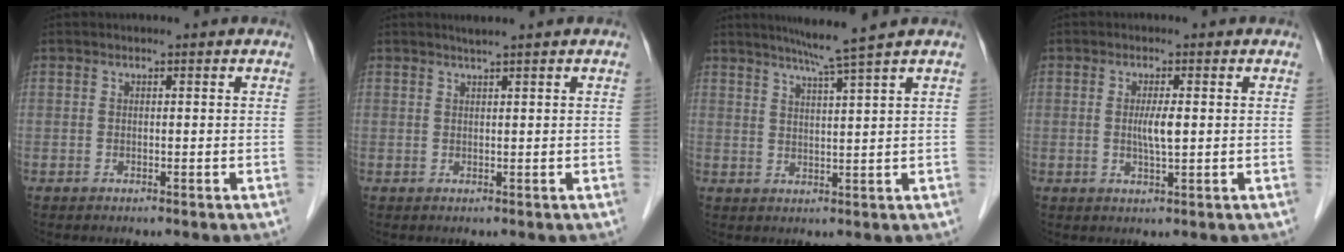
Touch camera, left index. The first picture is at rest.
{"total": 1.7, "force": [1.3, -0.4, 0.9], "torque": [-0.014, 0.004, 0.027]}
{"total": 5.7, "force": [4.4, -2.0, 3.1], "torque": [-0.050, -0.005, 0.077]}
{"total": 2.9, "force": [0.1, 0.2, 2.9], "torque": [-0.057, -0.003, 0.003]}